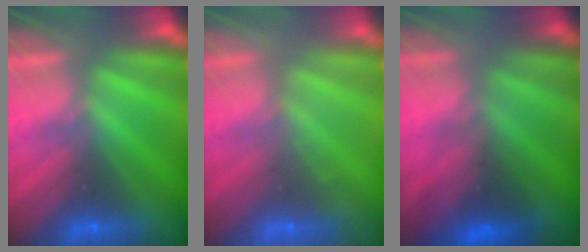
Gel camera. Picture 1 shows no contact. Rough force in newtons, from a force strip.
{"total": 1.8}
{"total": 2.3}